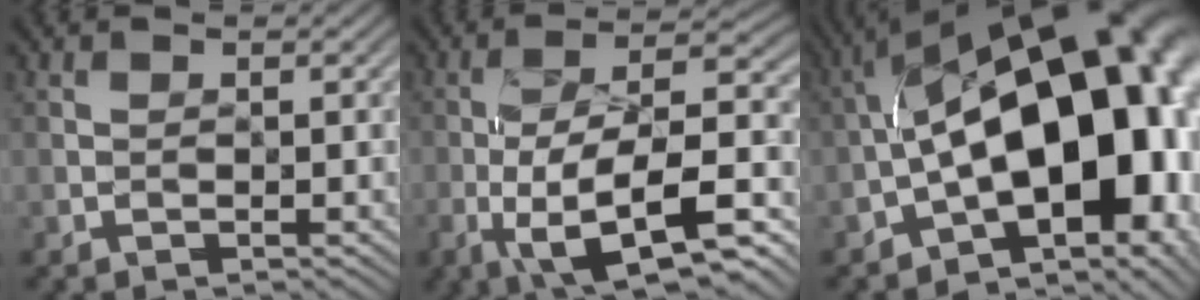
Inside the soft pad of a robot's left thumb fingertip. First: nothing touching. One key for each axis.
{"total": 14.5, "fx": -6.0, "fy": 4.6, "fz": 12.4, "tx": -0.212, "ty": -0.011, "tz": -0.097}
{"total": 20.3, "fx": -2.0, "fy": 10.0, "fz": 17.5, "tx": -0.240, "ty": 0.002, "tz": -0.031}